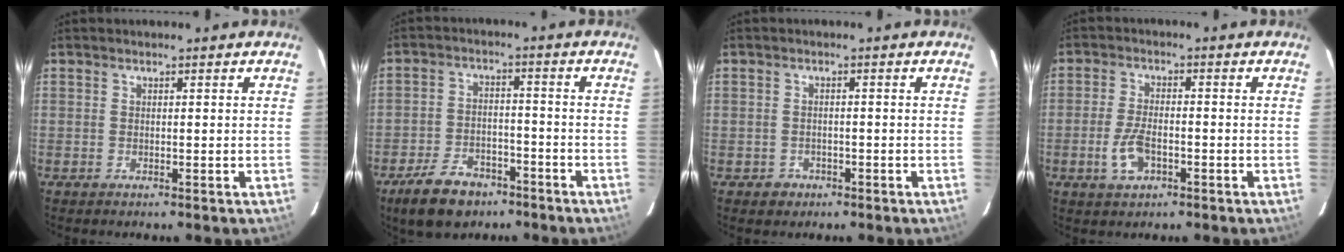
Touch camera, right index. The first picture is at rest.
{"total": 11.0, "force": [-7.5, 6.1, 5.1], "torque": [-0.127, 0.009, -0.115]}
{"total": 2.6, "force": [-1.2, 2.3, 0.3], "torque": [-0.011, 0.005, -0.013]}
{"total": 5.8, "force": [-2.3, 2.9, 4.5], "torque": [-0.099, -0.002, -0.040]}